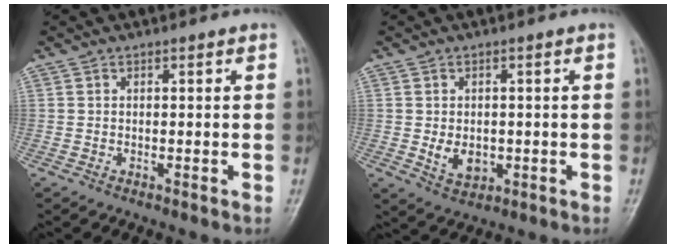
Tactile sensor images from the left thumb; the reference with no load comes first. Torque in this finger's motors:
{"motor_torque": [-0.14, 0.34, 0.38, 0.04, 0.08]}